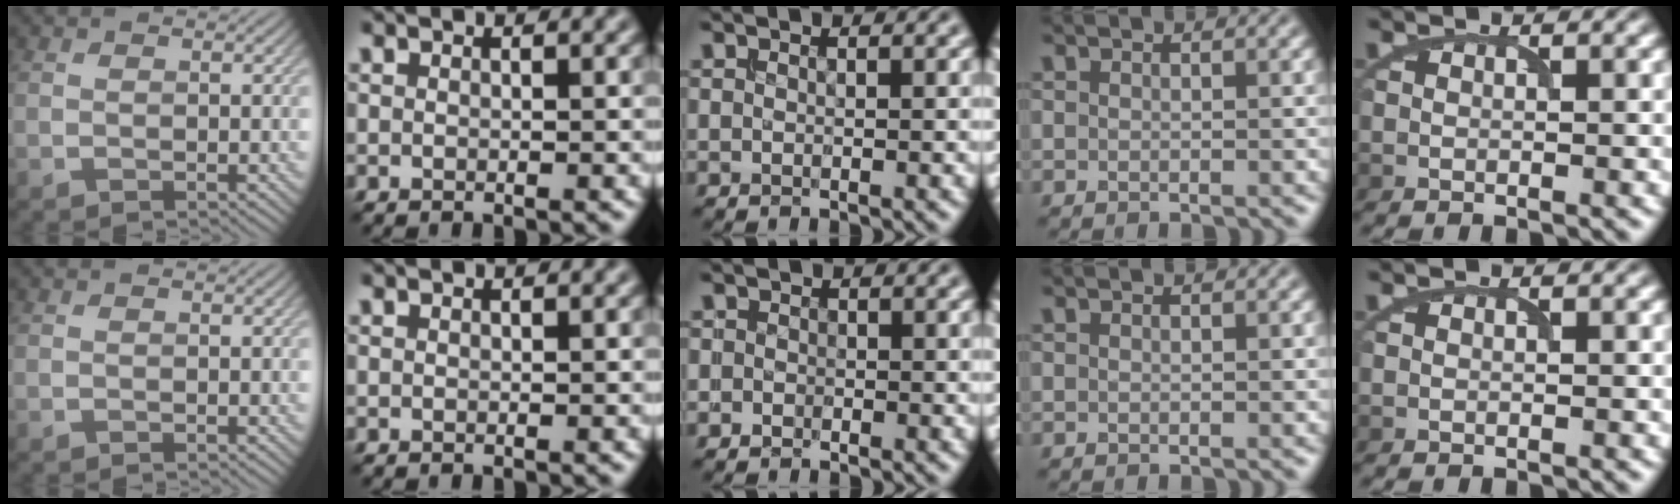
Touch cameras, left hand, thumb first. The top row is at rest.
{"middle": {"total": 0.8, "force": [-0.6, 0.5, -0.3], "torque": [0.005, -0.004, -0.008]}}